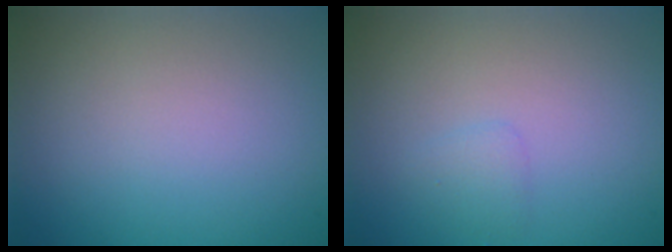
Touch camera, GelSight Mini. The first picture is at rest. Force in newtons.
{"total": 0.9, "press": 0.9, "slide": 0.2}